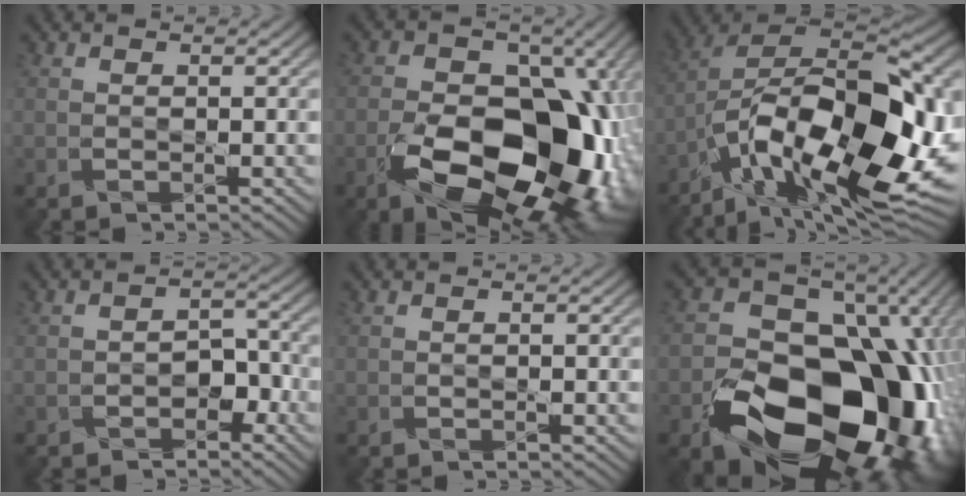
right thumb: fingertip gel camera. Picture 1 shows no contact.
{"total": 18.8, "force": [-5.9, 11.3, 13.9], "torque": [-0.203, -0.018, -0.090]}
{"total": 19.7, "force": [-7.5, 8.7, 15.9], "torque": [-0.273, -0.006, -0.129]}
{"total": 2.9, "force": [-2.0, 1.6, 1.2], "torque": [-0.015, 0.009, -0.031]}
{"total": 0.0}
{"total": 21.3, "force": [-7.0, 15.1, 13.3], "torque": [-0.208, -0.048, -0.085]}